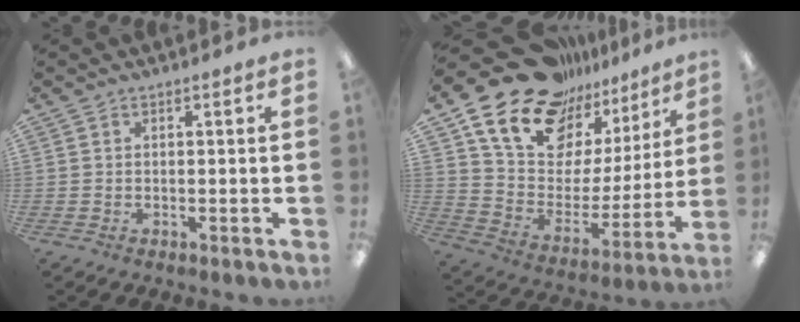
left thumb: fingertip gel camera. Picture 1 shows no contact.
{"total": 19.8, "force": [15.3, 10.9, 6.0], "torque": [-0.130, -0.111, 0.284]}